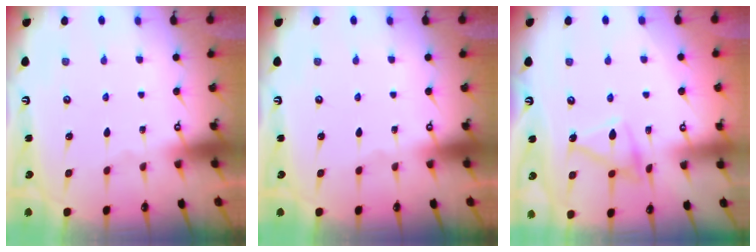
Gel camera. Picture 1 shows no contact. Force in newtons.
{"total": 0.0}
{"total": 13.2, "press": 13.2, "slide": 0.9}